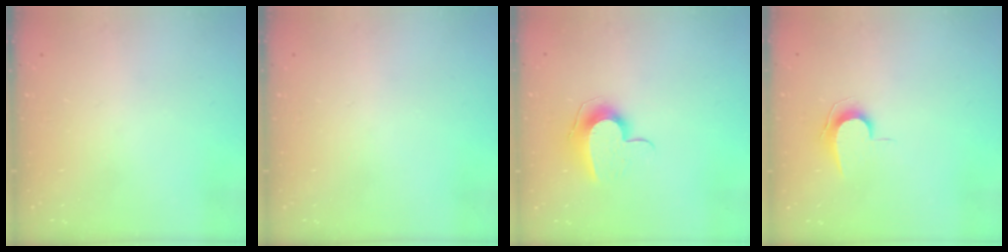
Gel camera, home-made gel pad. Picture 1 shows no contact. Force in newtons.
{"total": 0.0}
{"total": 9.4, "press": 9.4, "slide": 0.2}
{"total": 7.1, "press": 7.0, "slide": 0.7}